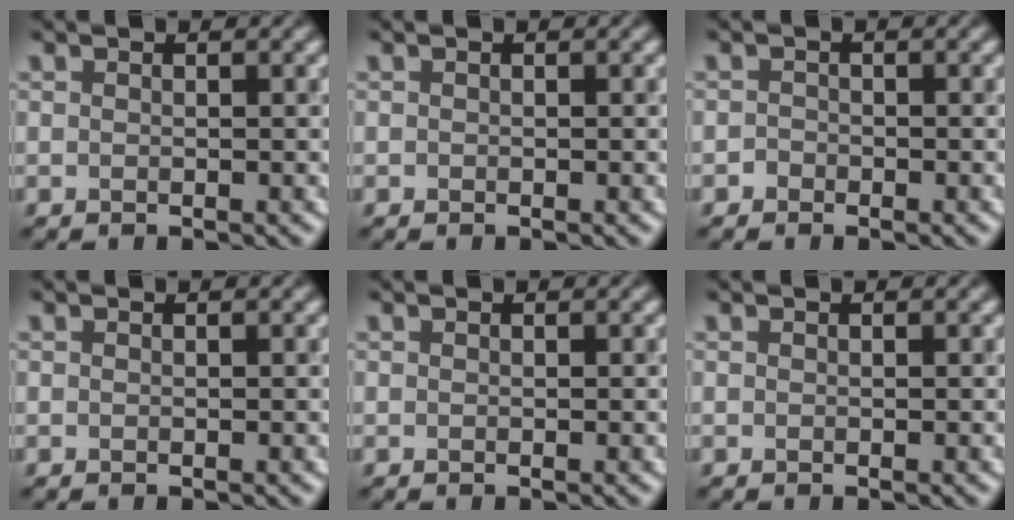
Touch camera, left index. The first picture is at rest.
{"total": 0.0}
{"total": 0.6, "force": [-0.4, 0.4, -0.1], "torque": [0.005, 0.003, -0.009]}
{"total": 0.0}
{"total": 0.0}
{"total": 0.0}